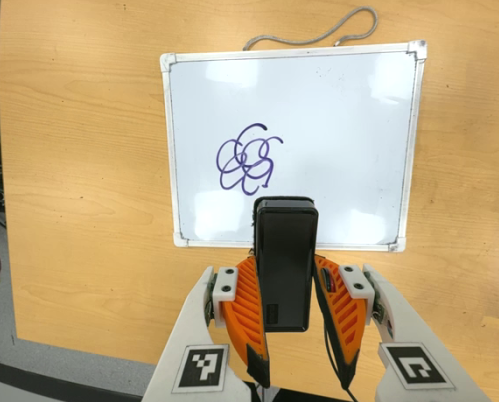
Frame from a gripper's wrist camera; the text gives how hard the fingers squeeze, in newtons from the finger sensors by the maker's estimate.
{"total": 4.2, "left": 2.8, "right": 5.6}